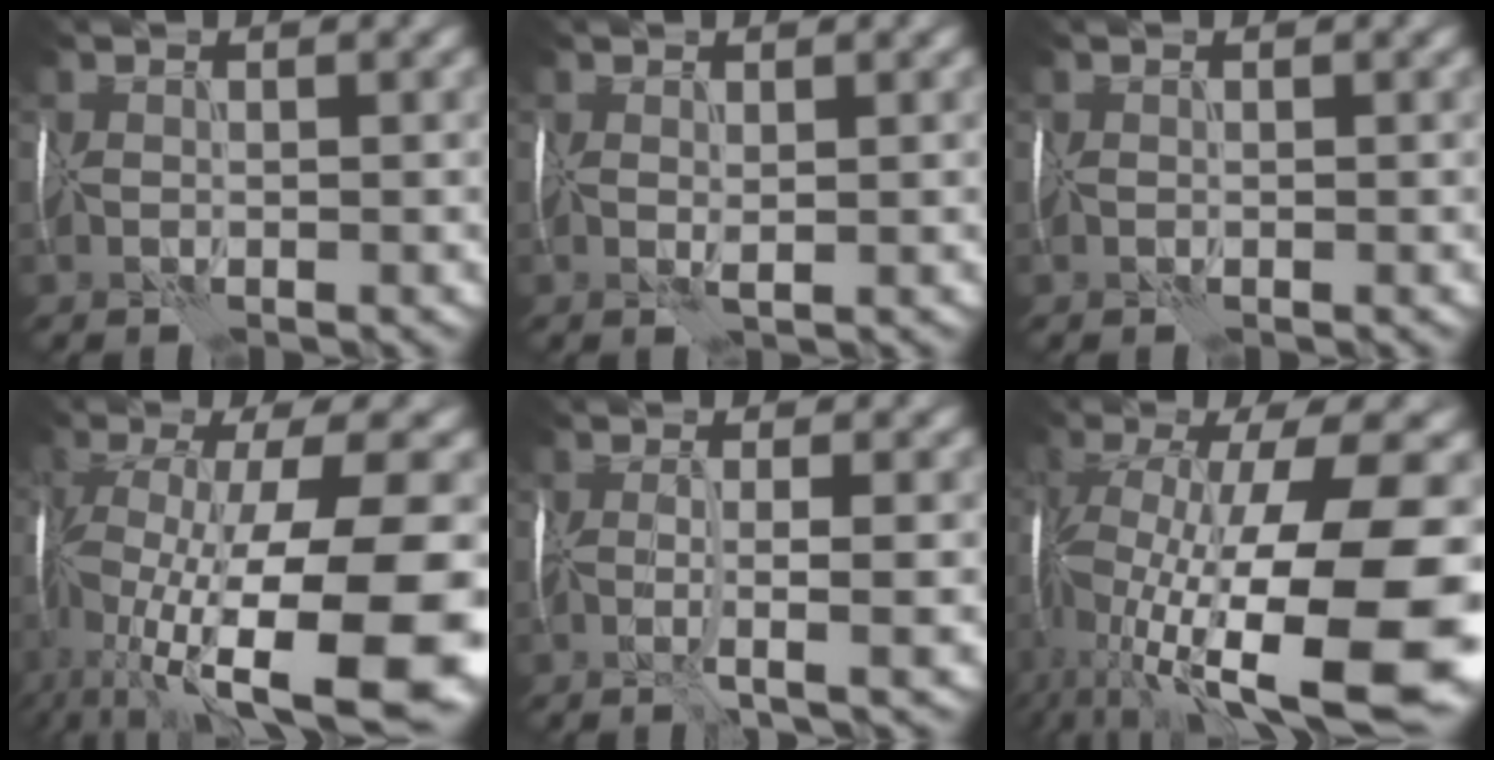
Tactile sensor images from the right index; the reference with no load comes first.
{"total": 0.9, "force": [0.3, 0.2, 0.8], "torque": [-0.015, 0.001, 0.006]}
{"total": 0.0}
{"total": 17.3, "force": [-6.0, 5.5, 15.3], "torque": [-0.261, -0.001, -0.091]}
{"total": 3.7, "force": [-0.4, 0.7, 3.6], "torque": [-0.052, -0.003, -0.008]}
{"total": 17.4, "force": [-4.3, 5.4, 16.0], "torque": [-0.266, -0.004, -0.070]}